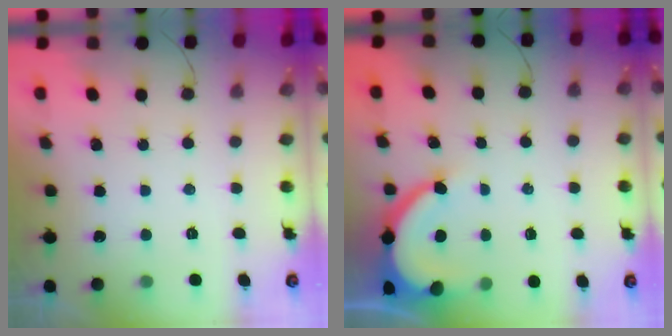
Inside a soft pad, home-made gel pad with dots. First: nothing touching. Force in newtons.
{"total": 8.7, "press": 8.7, "slide": 0.8}